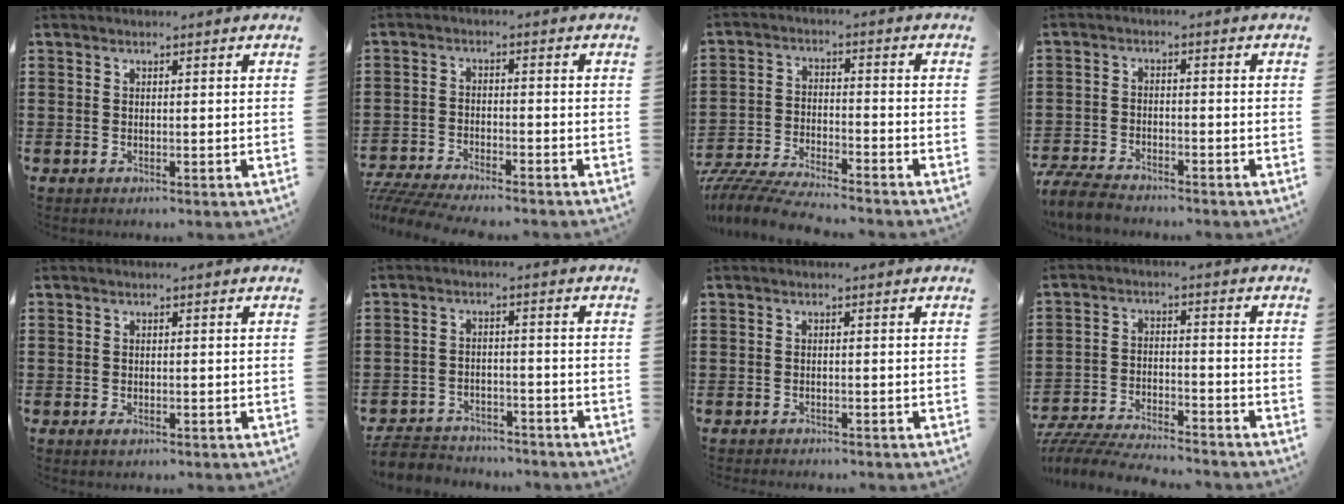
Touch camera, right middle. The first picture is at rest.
{"total": 4.6, "force": [-4.5, 0.2, 1.0], "torque": [-0.037, -0.010, -0.097]}
{"total": 6.7, "force": [-6.6, 0.3, 1.4], "torque": [-0.036, -0.001, -0.131]}
{"total": 4.9, "force": [-4.7, 0.8, 1.4], "torque": [-0.048, -0.004, -0.098]}
{"total": 0.5, "force": [-0.3, 0.2, 0.4], "torque": [-0.009, -0.004, -0.005]}
{"total": 4.2, "force": [-4.1, 1.0, 0.2], "torque": [-0.019, 0.003, -0.091]}
{"total": 0.8, "force": [-0.8, 0.1, 0.0], "torque": [-0.002, 0.000, -0.017]}
{"total": 6.3, "force": [-6.2, 0.6, 1.3], "torque": [-0.035, 0.004, -0.125]}